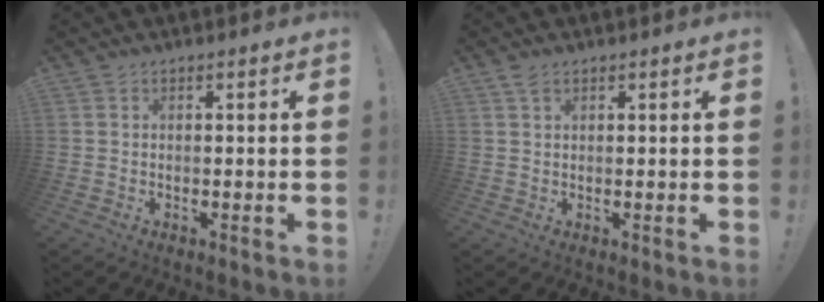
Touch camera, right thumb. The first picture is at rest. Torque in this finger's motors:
{"motor_torque": [-0.05, 0.04, -0.23, 0.35, -0.02]}